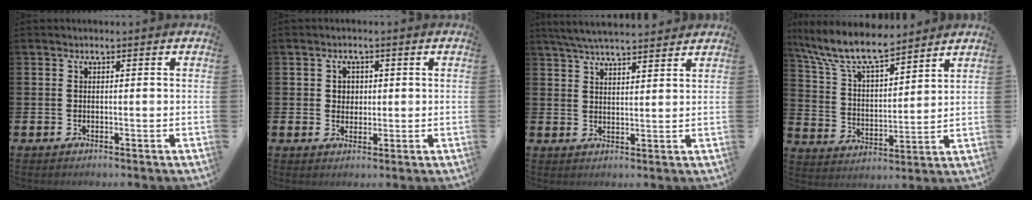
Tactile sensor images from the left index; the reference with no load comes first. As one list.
[{"total": 2.2, "force": [0.7, 2.0, 0.5], "torque": [-0.001, 0.005, 0.007]}, {"total": 5.2, "force": [5.0, 0.5, 1.2], "torque": [-0.046, -0.013, 0.093]}, {"total": 9.6, "force": [8.5, 2.0, 3.9], "torque": [-0.115, -0.043, 0.153]}]